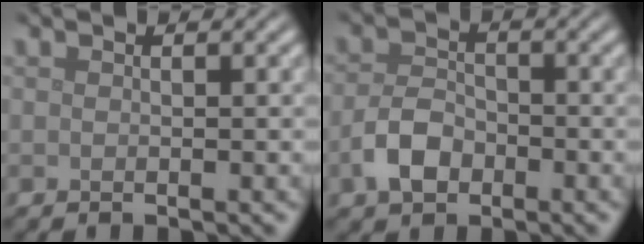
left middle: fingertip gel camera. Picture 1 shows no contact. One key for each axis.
{"total": 3.5, "fx": -1.7, "fy": 2.3, "fz": 2.0, "tx": -0.037, "ty": 0.004, "tz": -0.039}